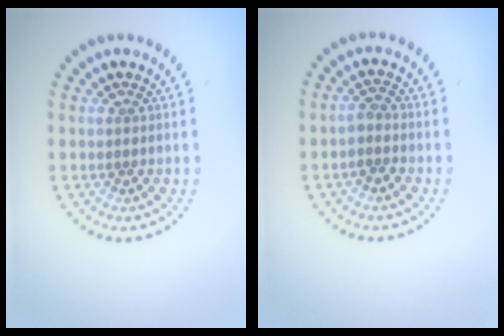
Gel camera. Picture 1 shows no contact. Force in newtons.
{"total": 1.4, "press": 1.1, "slide": 0.8}